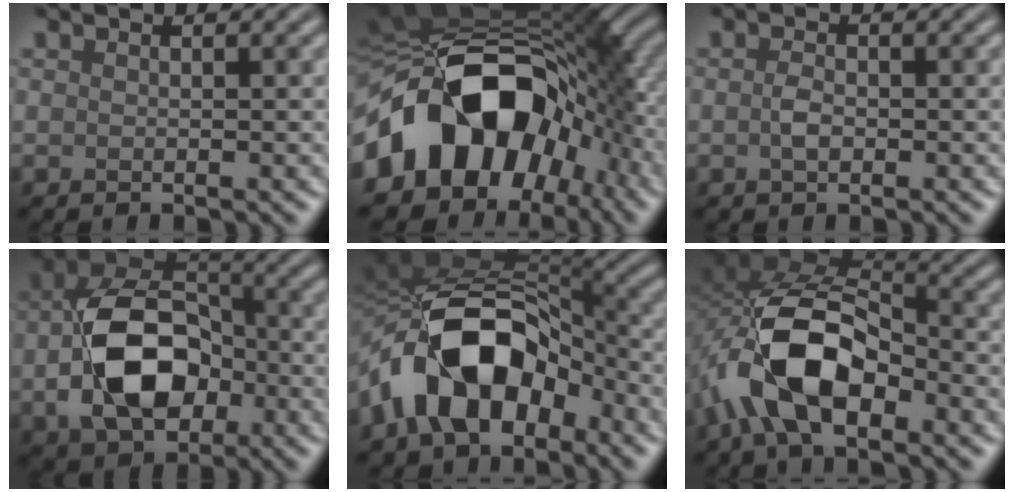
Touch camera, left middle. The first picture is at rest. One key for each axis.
{"total": 15.7, "fx": -4.2, "fy": 10.4, "fz": 11.1, "tx": -0.159, "ty": 0.005, "tz": -0.083}
{"total": 1.4, "fx": -0.3, "fy": 0.7, "fz": 1.1, "tx": -0.026, "ty": 0.006, "tz": -0.007}
{"total": 10.1, "fx": -2.1, "fy": 6.6, "fz": 7.4, "tx": -0.141, "ty": 0.010, "tz": -0.036}
{"total": 11.8, "fx": -4.2, "fy": 7.0, "fz": 8.4, "tx": -0.149, "ty": 0.008, "tz": -0.073}
{"total": 11.3, "fx": -4.2, "fy": 5.8, "fz": 8.8, "tx": -0.181, "ty": 0.008, "tz": -0.081}